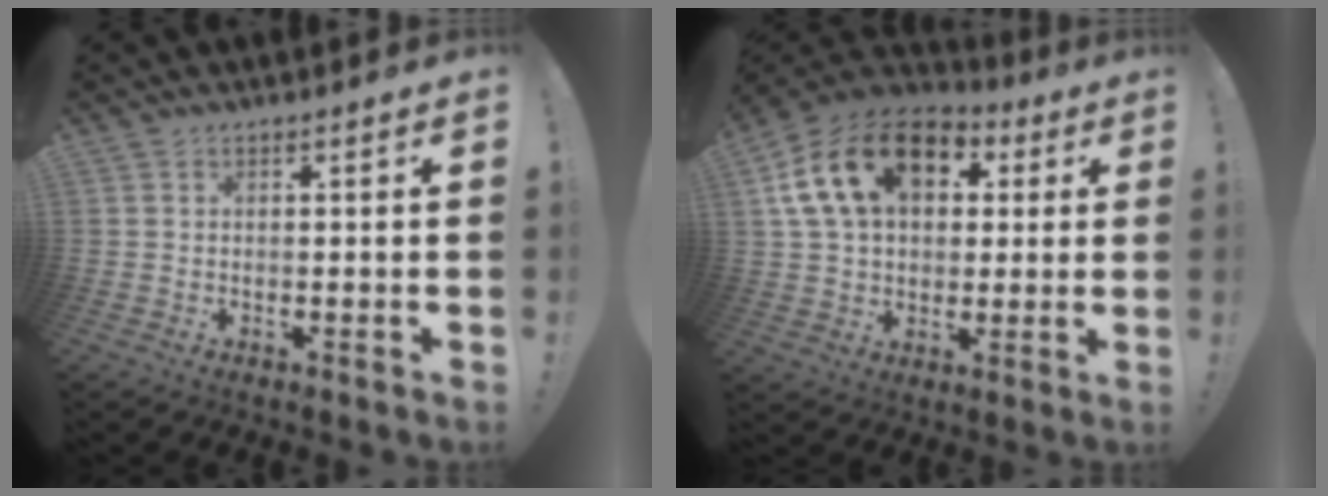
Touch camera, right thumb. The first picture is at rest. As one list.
[{"total": 20.1, "force": [6.8, 13.7, 13.0], "torque": [-0.219, -0.003, 0.123]}]